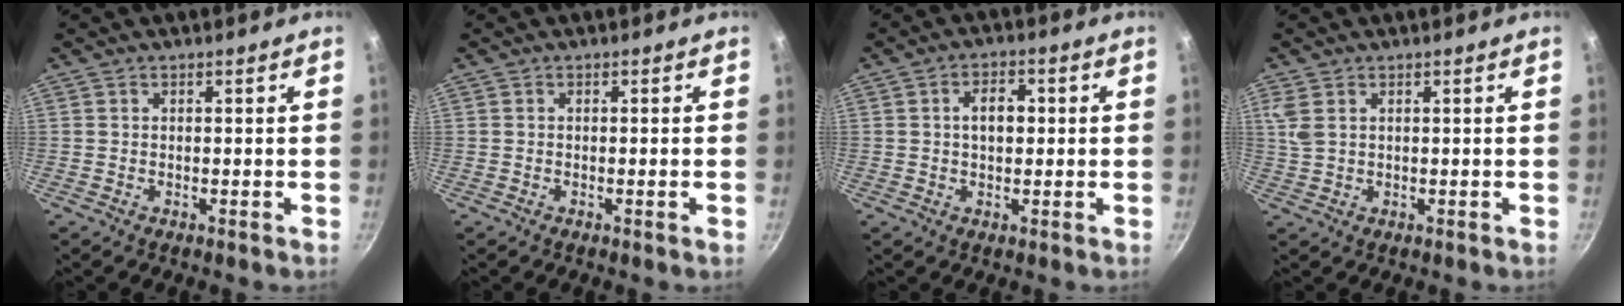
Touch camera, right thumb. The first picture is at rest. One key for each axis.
{"total": 0.8, "fx": -0.3, "fy": -0.2, "fz": 0.8, "tx": -0.017, "ty": 0.001, "tz": -0.005}
{"total": 4.9, "fx": 0.5, "fy": 3.1, "fz": 3.8, "tx": -0.041, "ty": 0.013, "tz": 0.004}
{"total": 3.5, "fx": 1.5, "fy": 2.1, "fz": 2.4, "tx": -0.053, "ty": 0.002, "tz": 0.034}